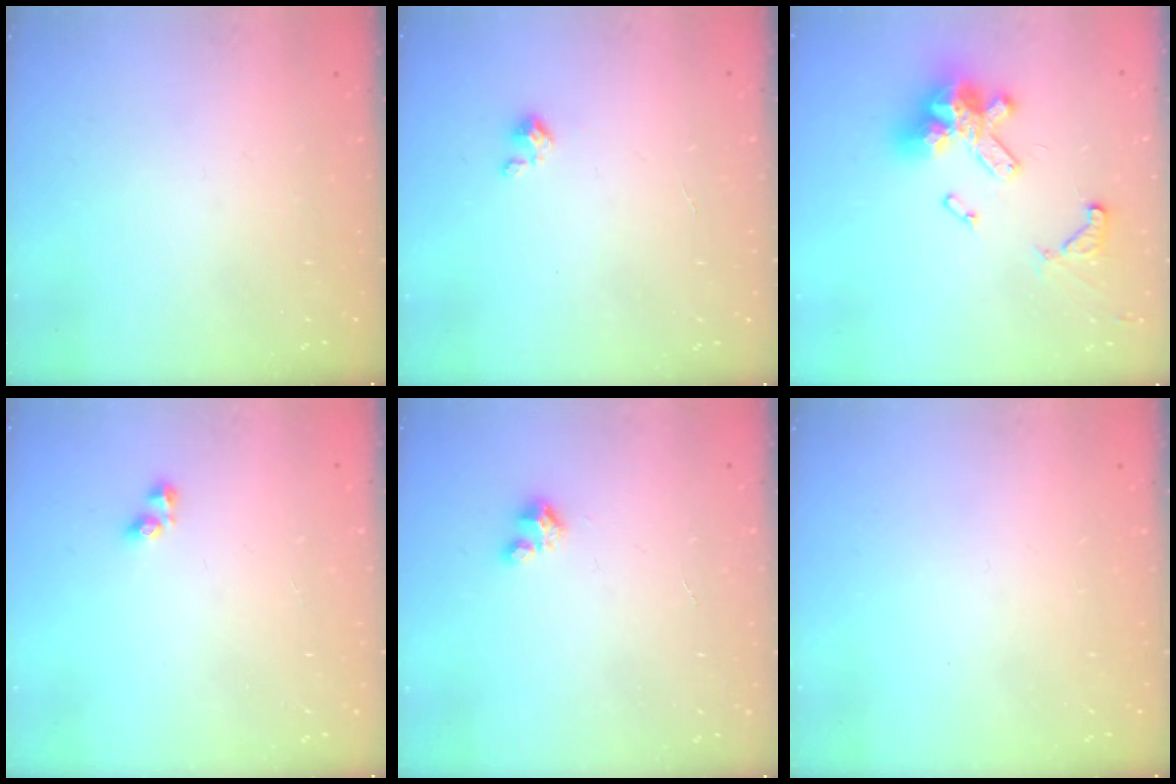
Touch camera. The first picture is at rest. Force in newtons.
{"total": 1.6, "press": 1.6, "slide": 0.4}
{"total": 15.9, "press": 15.7, "slide": 1.9}
{"total": 3.0, "press": 3.0, "slide": 0.5}
{"total": 2.4, "press": 2.4, "slide": 0.2}
{"total": 0.0}